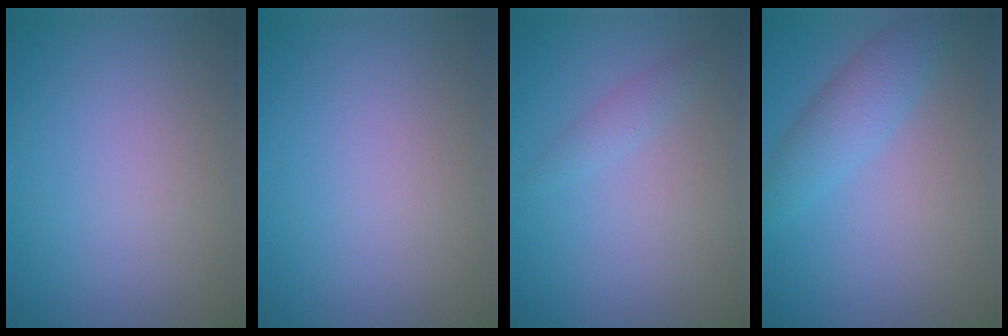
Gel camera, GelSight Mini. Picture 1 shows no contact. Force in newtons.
{"total": 0.0}
{"total": 1.2, "press": 1.2, "slide": 0.1}
{"total": 3.3, "press": 3.3, "slide": 0.1}